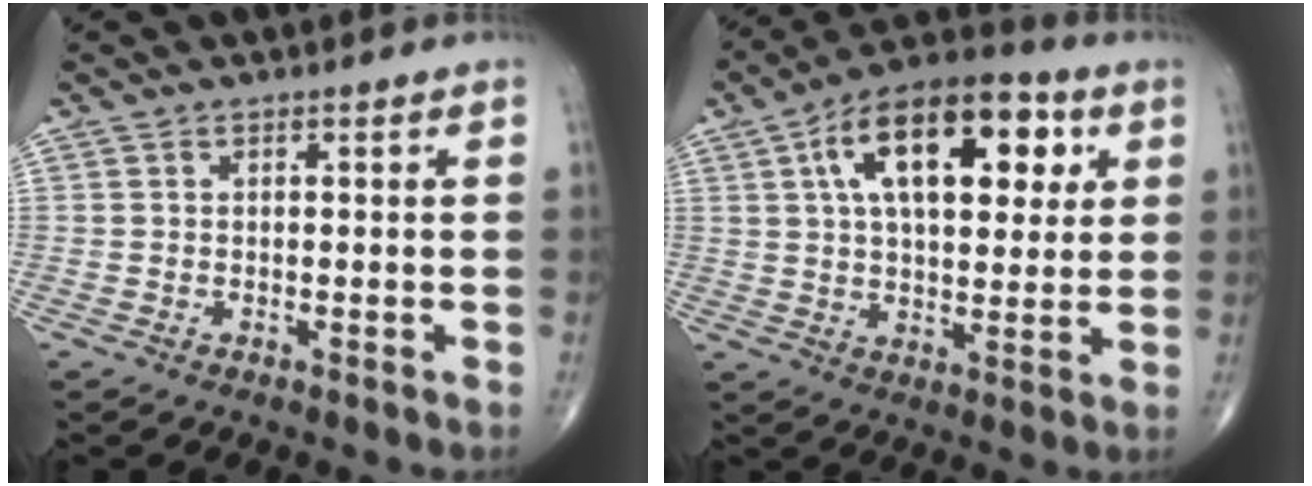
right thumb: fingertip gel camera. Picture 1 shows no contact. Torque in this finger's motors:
{"motor_torque": [0.79, 4.21, 1.40, 0.17, 0.14]}